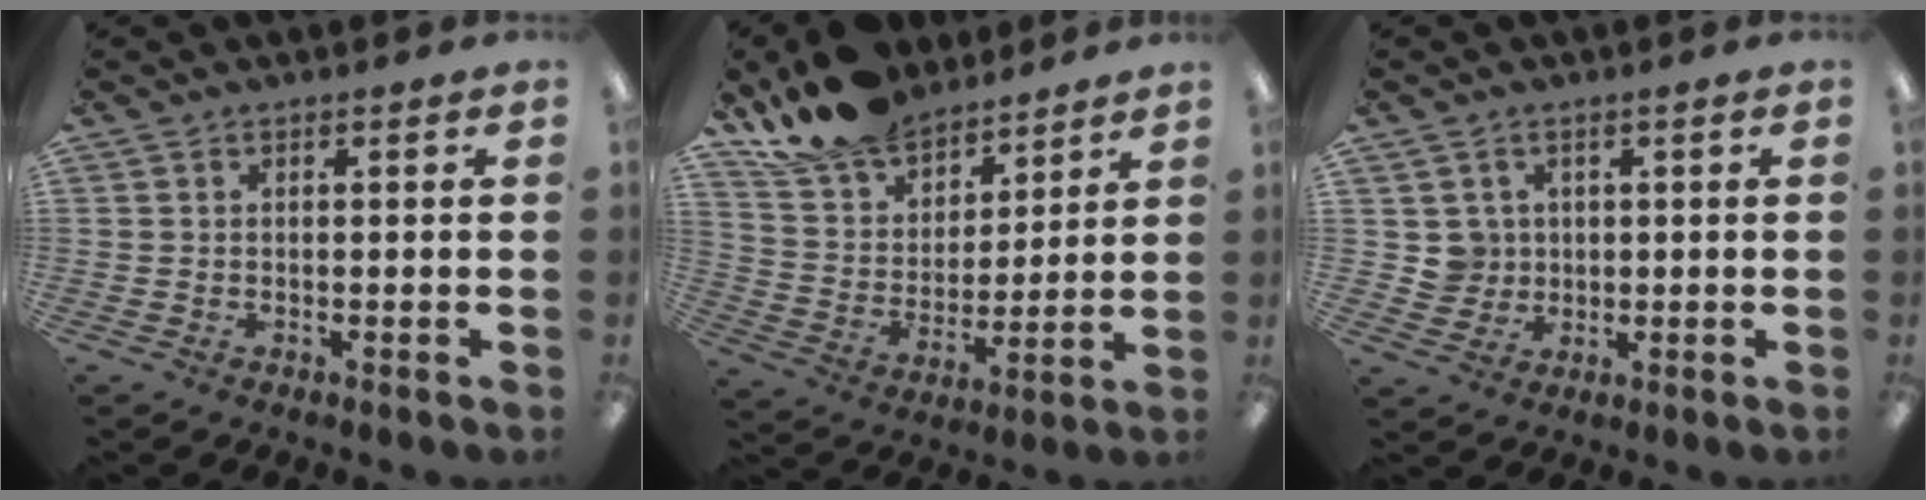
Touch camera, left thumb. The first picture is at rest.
{"total": 15.3, "force": [13.4, 6.6, 3.6], "torque": [-0.087, -0.094, 0.254]}
{"total": 4.4, "force": [1.2, 4.3, 0.0], "torque": [0.000, 0.002, 0.022]}